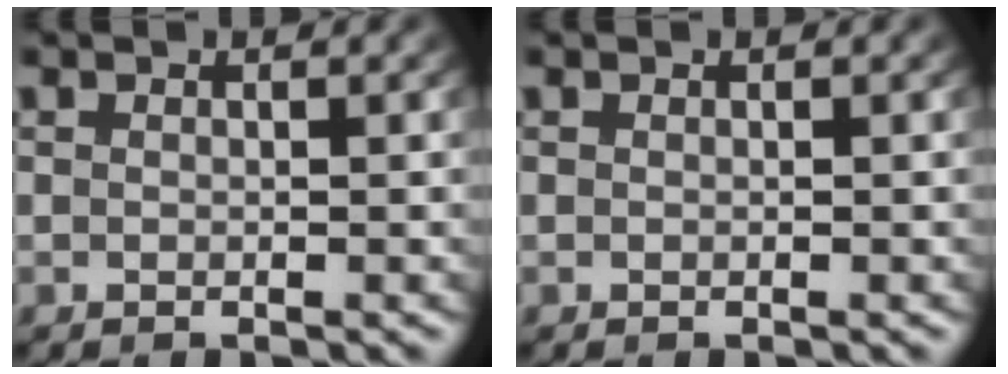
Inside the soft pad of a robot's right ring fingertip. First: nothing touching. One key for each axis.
{"total": 0.0}